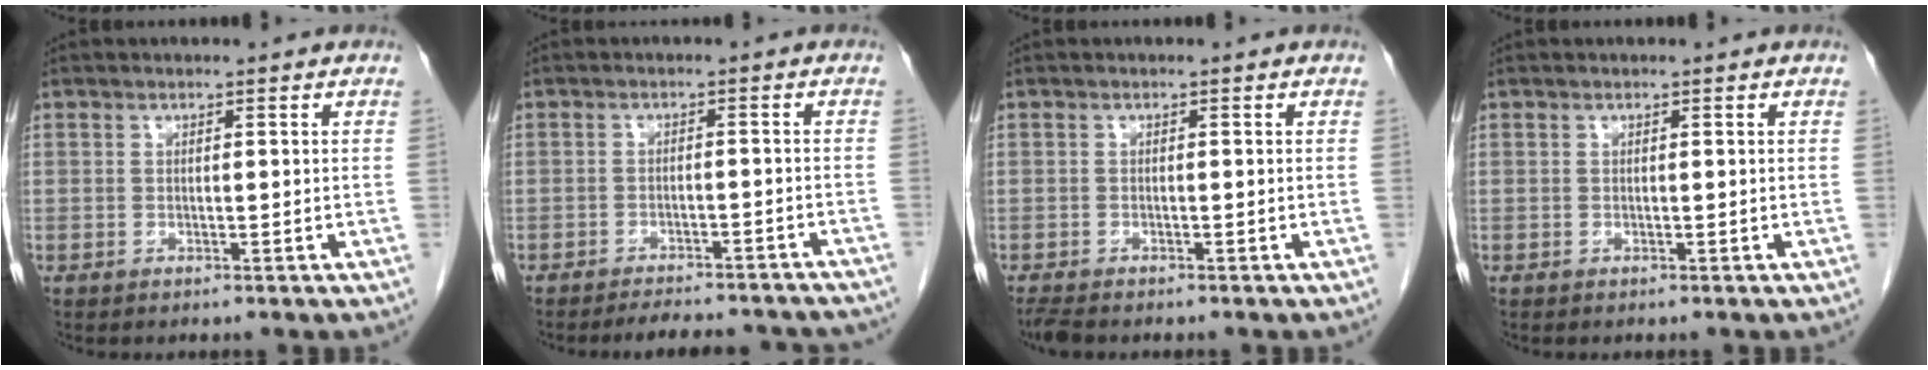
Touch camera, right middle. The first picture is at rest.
{"total": 12.6, "force": [-11.7, 2.6, 3.9], "torque": [-0.051, 0.004, -0.134]}
{"total": 2.3, "force": [-2.0, 0.5, 1.1], "torque": [-0.025, -0.008, -0.033]}
{"total": 0.0}